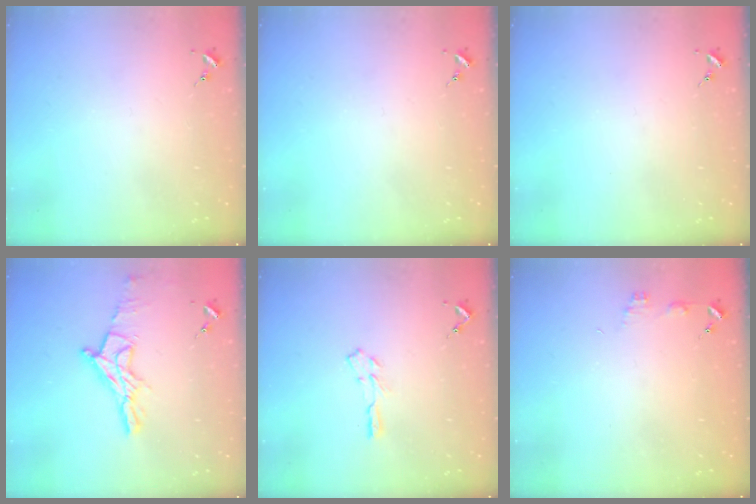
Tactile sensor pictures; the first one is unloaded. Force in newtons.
{"total": 0.0}
{"total": 0.0}
{"total": 14.5, "press": 14.4, "slide": 1.0}
{"total": 4.3, "press": 4.3, "slide": 0.3}
{"total": 4.6, "press": 4.5, "slide": 0.4}